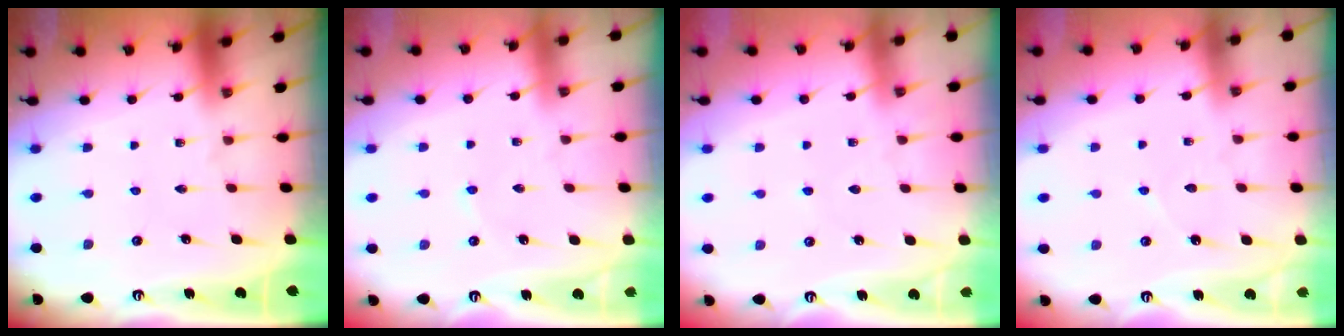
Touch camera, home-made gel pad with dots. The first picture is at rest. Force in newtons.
{"total": 1.2, "press": 1.2, "slide": 0.2}
{"total": 3.3, "press": 3.3, "slide": 0.6}
{"total": 2.7, "press": 2.7, "slide": 0.4}